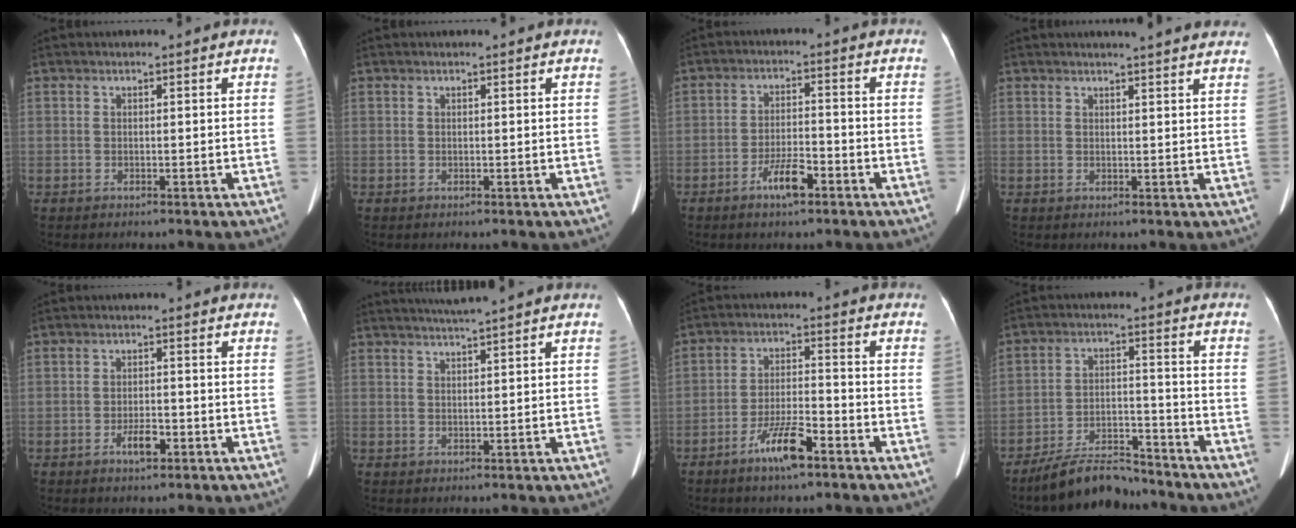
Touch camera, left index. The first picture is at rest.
{"total": 0.0}
{"total": 5.1, "force": [-3.3, 1.1, 3.7], "torque": [-0.074, -0.002, -0.056]}
{"total": 9.0, "force": [8.2, 0.4, 3.8], "torque": [-0.044, 0.009, 0.078]}
{"total": 3.1, "force": [-1.9, 1.0, 2.3], "torque": [-0.044, 0.000, -0.029]}
{"total": 3.1, "force": [2.7, -1.1, 1.2], "torque": [-0.019, 0.006, 0.051]}
{"total": 7.5, "force": [-5.0, 1.2, 5.5], "torque": [-0.111, -0.005, -0.087]}
{"total": 9.3, "force": [-8.6, 2.1, 2.9], "torque": [-0.059, -0.001, -0.148]}